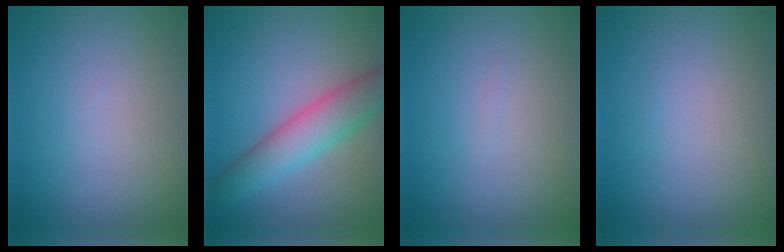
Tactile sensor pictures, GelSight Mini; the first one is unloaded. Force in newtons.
{"total": 5.3, "press": 5.3, "slide": 0.1}
{"total": 0.0}
{"total": 0.0}